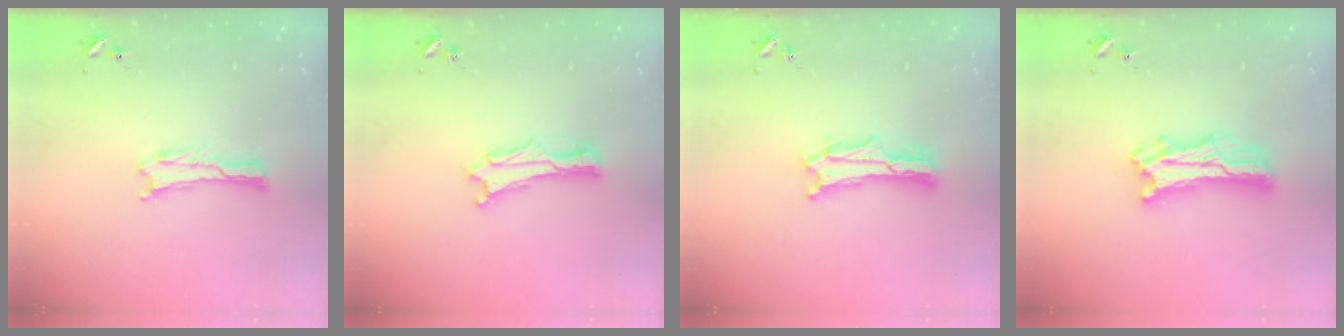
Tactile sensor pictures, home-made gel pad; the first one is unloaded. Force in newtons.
{"total": 1.5, "press": 1.4, "slide": 0.2}
{"total": 2.1, "press": 2.1, "slide": 0.3}
{"total": 9.3, "press": 9.3, "slide": 0.7}